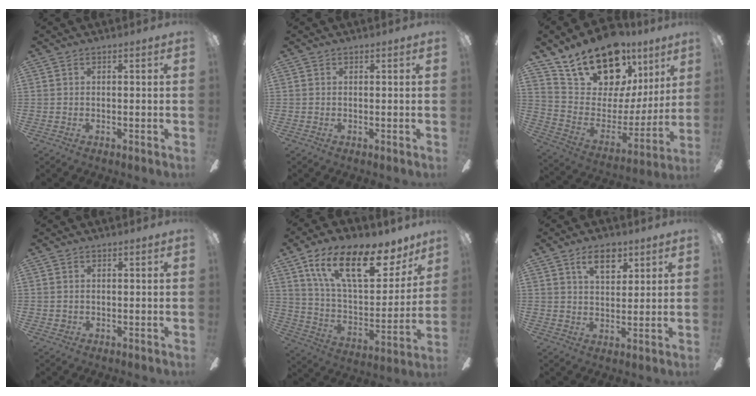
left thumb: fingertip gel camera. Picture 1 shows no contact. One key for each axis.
{"total": 0.0}
{"total": 20.0, "fx": 15.8, "fy": 9.5, "fz": 7.8, "tx": -0.141, "ty": -0.111, "tz": 0.290}
{"total": 0.8, "fx": 0.3, "fy": 0.7, "fz": 0.0, "tx": -0.001, "ty": 0.005, "tz": 0.004}
{"total": 22.3, "fx": 12.4, "fy": 10.1, "fz": 15.6, "tx": -0.250, "ty": -0.055, "tz": 0.211}
{"total": 7.8, "fx": 4.6, "fy": 4.0, "fz": 4.8, "tx": -0.074, "ty": -0.010, "tz": 0.080}